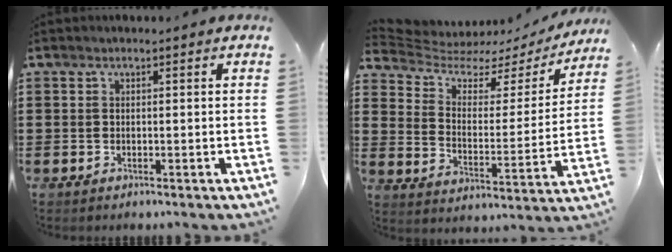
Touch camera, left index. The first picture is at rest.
{"total": 5.2, "force": [4.4, 1.9, 1.8], "torque": [-0.063, -0.029, 0.073]}